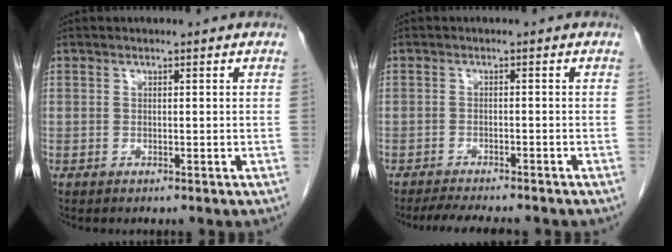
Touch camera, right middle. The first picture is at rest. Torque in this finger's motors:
{"motor_torque": [0.39, -0.31, 0.02, 0.01]}